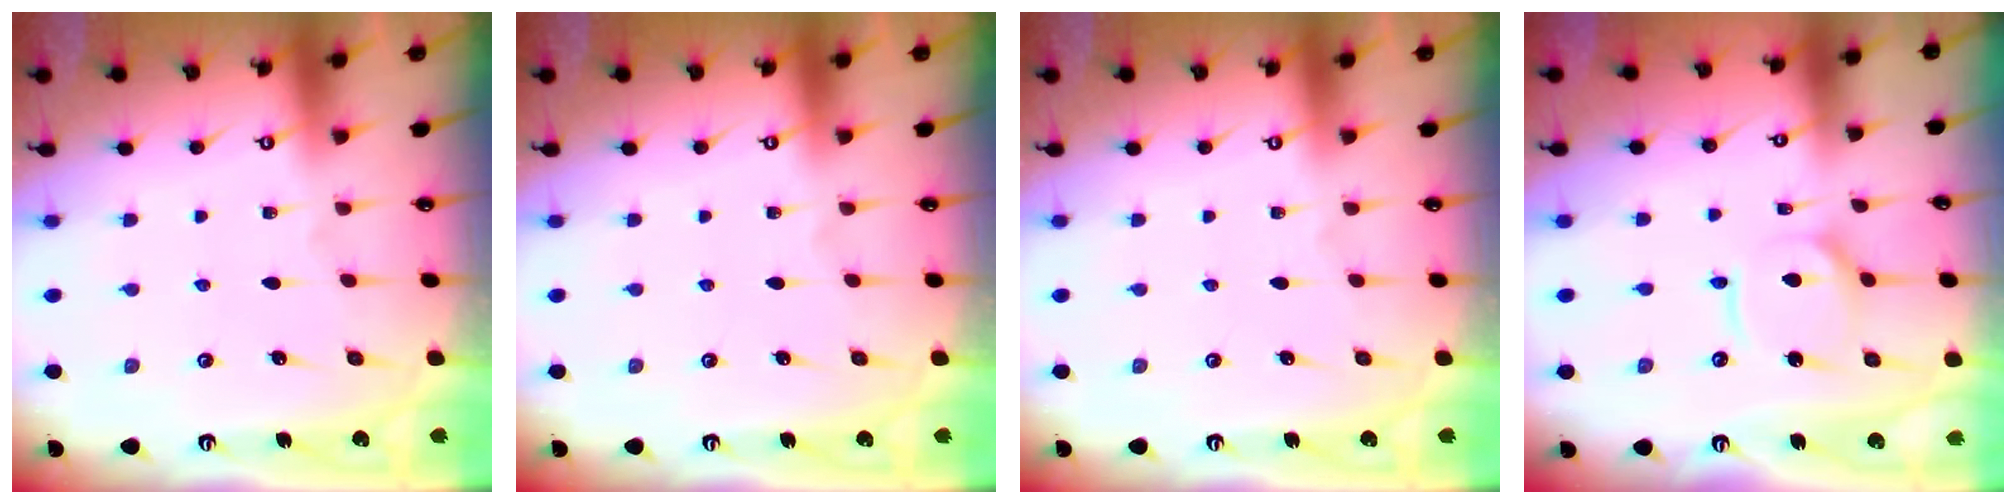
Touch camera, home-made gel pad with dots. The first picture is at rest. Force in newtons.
{"total": 0.0}
{"total": 0.0}
{"total": 8.9, "press": 8.9, "slide": 0.9}